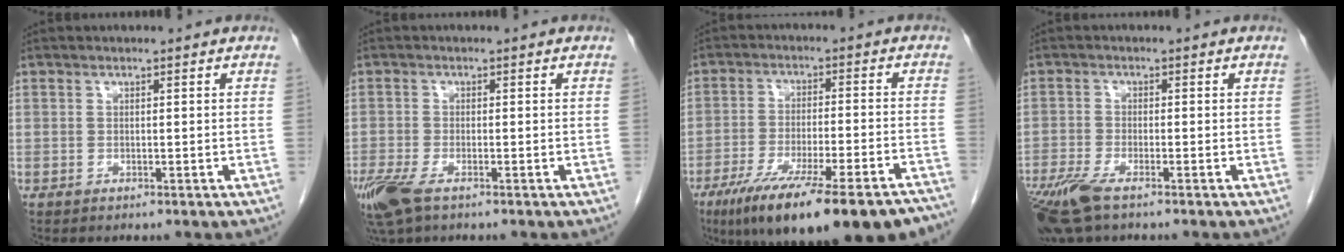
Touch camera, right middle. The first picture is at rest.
{"total": 6.6, "force": [-4.2, 2.3, 4.6], "torque": [-0.100, -0.018, -0.079]}
{"total": 23.2, "force": [-17.9, 2.8, 14.4], "torque": [-0.179, -0.028, -0.261]}
{"total": 6.8, "force": [-4.7, 1.5, 4.7], "torque": [-0.097, -0.018, -0.089]}